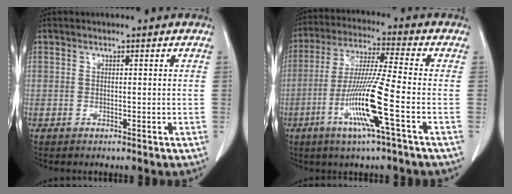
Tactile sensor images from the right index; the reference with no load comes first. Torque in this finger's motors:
{"motor_torque": [1.73, -0.41, 0.98, 0.16]}